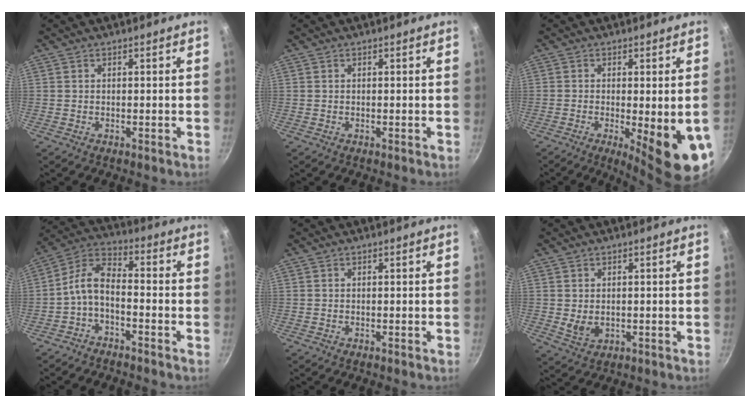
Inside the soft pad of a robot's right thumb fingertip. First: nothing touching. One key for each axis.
{"total": 0.0}
{"total": 12.4, "fx": -3.2, "fy": 2.9, "fz": 11.7, "tx": -0.145, "ty": -0.014, "tz": -0.036}
{"total": 7.5, "fx": -3.2, "fy": 3.6, "fz": 5.8, "tx": -0.124, "ty": 0.049, "tz": -0.072}
{"total": 0.0}
{"total": 4.7, "fx": -0.7, "fy": 3.5, "fz": 3.0, "tx": -0.046, "ty": -0.004, "tz": -0.003}